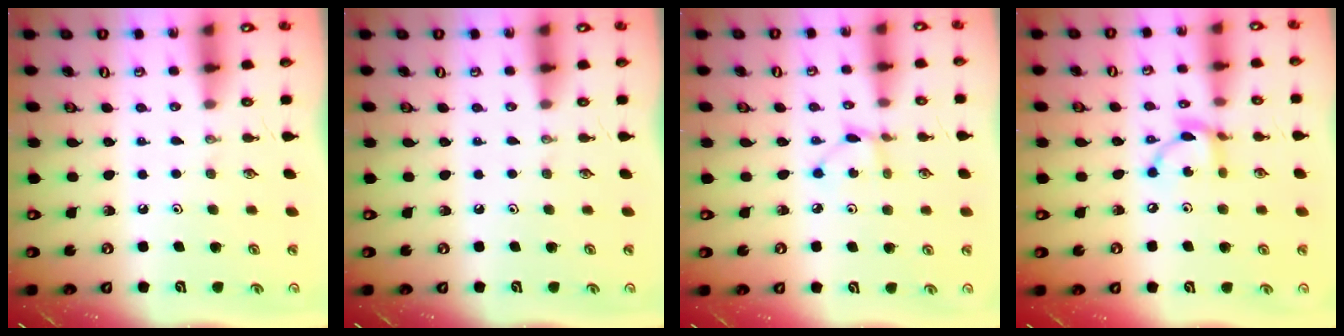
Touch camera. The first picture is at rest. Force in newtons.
{"total": 0.0}
{"total": 3.3, "press": 3.3, "slide": 0.4}
{"total": 8.4, "press": 8.4, "slide": 0.2}